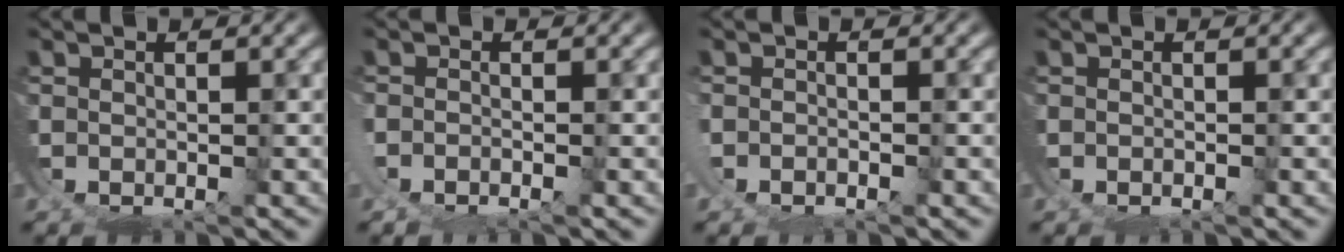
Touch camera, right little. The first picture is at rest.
{"total": 1.0, "force": [-0.7, -0.4, 0.5], "torque": [-0.002, -0.001, -0.012]}
{"total": 0.8, "force": [-0.1, -0.8, -0.1], "torque": [0.011, 0.005, -0.004]}
{"total": 0.7, "force": [0.3, -0.7, 0.0], "torque": [0.006, 0.003, 0.003]}